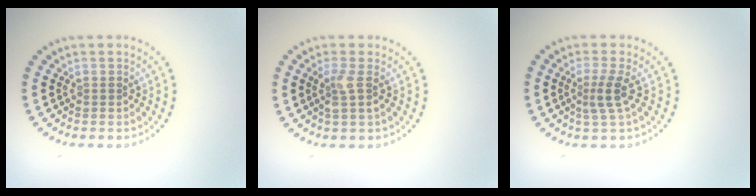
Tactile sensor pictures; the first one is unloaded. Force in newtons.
{"total": 1.8, "press": 1.4, "slide": 1.1}
{"total": 2.0, "press": 1.4, "slide": 1.4}